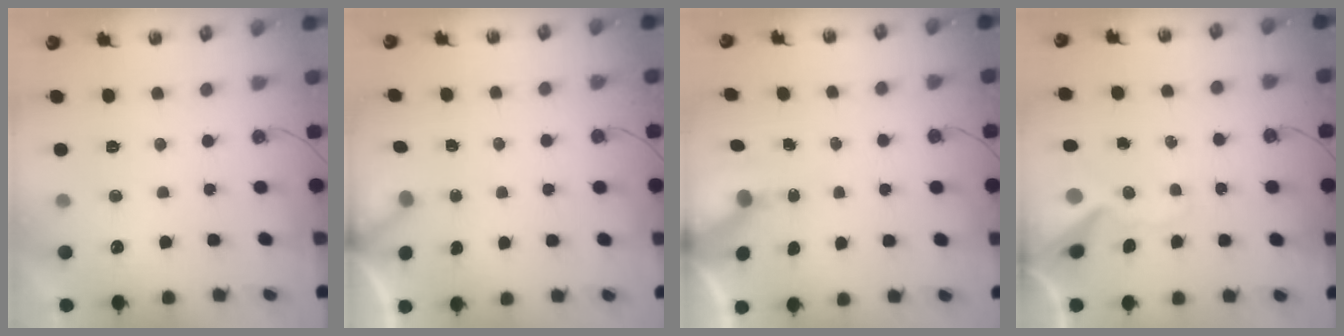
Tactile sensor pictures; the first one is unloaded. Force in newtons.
{"total": 2.8, "press": 2.8, "slide": 0.3}
{"total": 6.5, "press": 6.5, "slide": 0.7}
{"total": 13.9, "press": 13.7, "slide": 2.2}